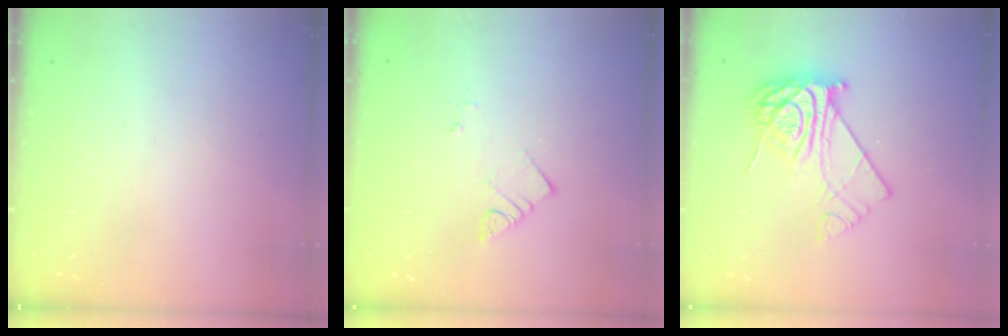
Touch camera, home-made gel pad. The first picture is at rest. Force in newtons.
{"total": 4.8, "press": 4.8, "slide": 0.2}
{"total": 12.8, "press": 12.7, "slide": 1.2}